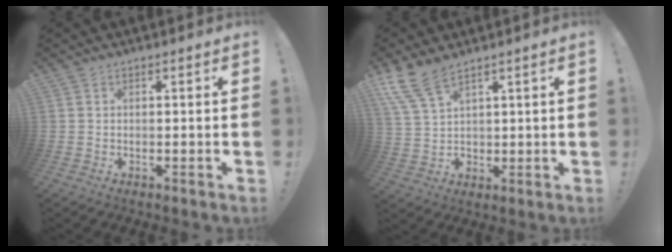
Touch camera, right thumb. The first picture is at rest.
{"total": 11.8, "force": [7.5, 6.4, 6.5], "torque": [-0.127, -0.033, 0.149]}